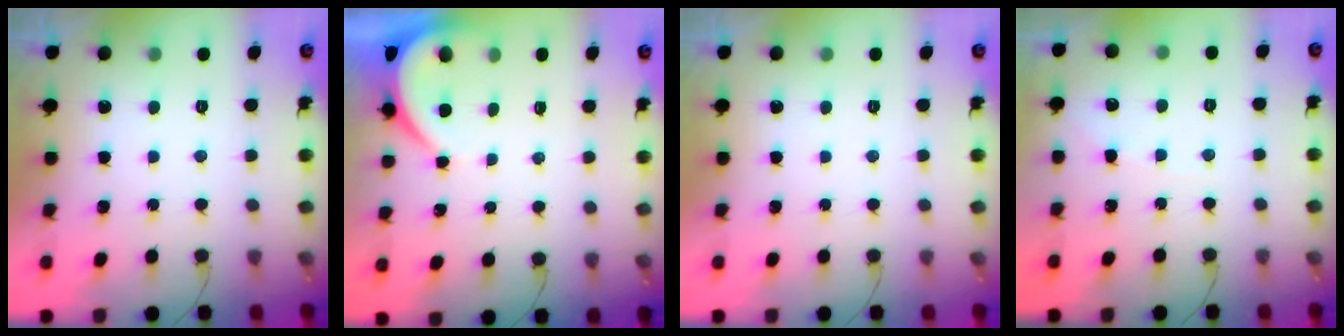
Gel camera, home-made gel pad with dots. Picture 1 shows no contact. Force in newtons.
{"total": 3.9, "press": 3.9, "slide": 0.6}
{"total": 0.0}
{"total": 3.9, "press": 3.9, "slide": 0.4}